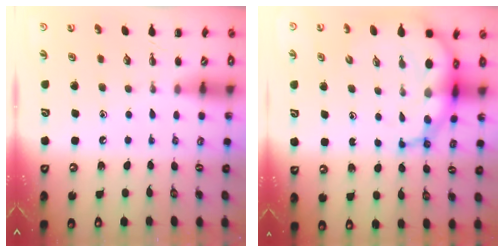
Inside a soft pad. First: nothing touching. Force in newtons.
{"total": 12.4, "press": 12.0, "slide": 3.2}